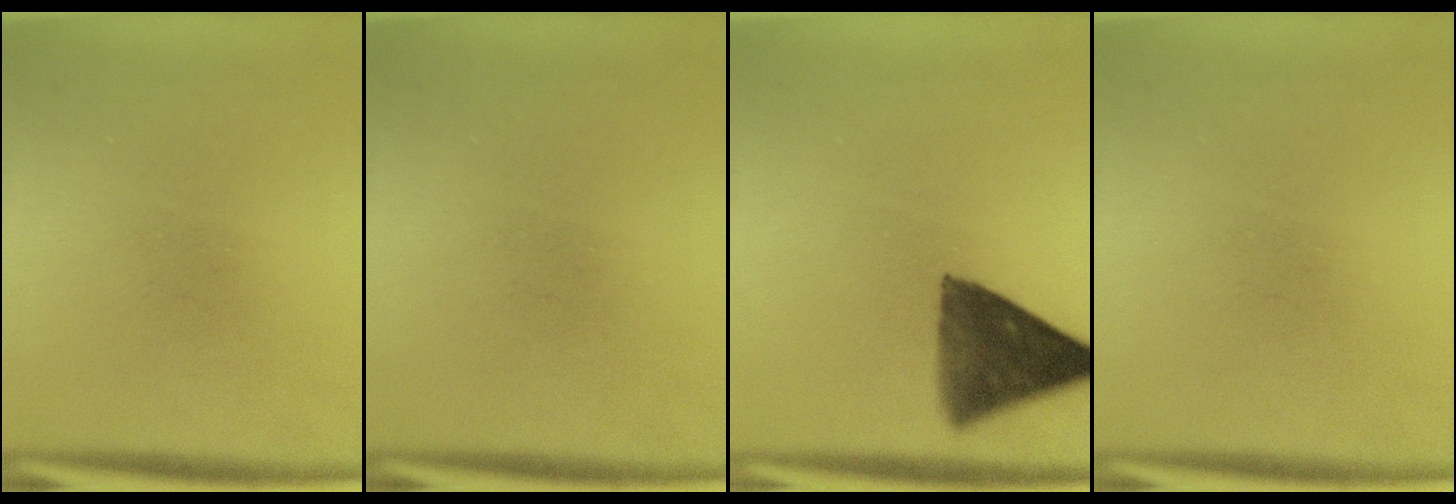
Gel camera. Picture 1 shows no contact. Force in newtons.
{"total": 0.0}
{"total": 10.6}
{"total": 0.0}